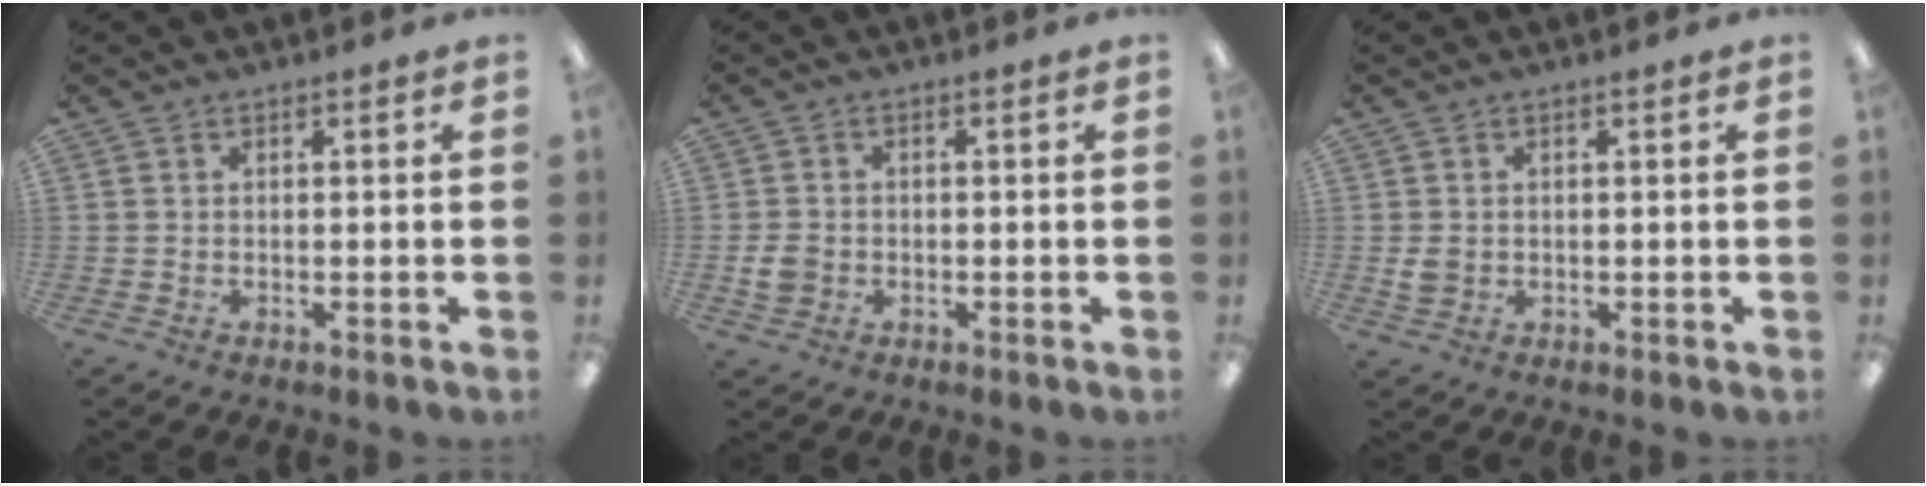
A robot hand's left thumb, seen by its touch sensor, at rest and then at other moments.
{"total": 3.2, "force": [-0.6, 2.8, 1.5], "torque": [-0.015, 0.002, -0.011]}
{"total": 2.5, "force": [0.4, 2.2, 1.1], "torque": [-0.005, -0.002, 0.004]}